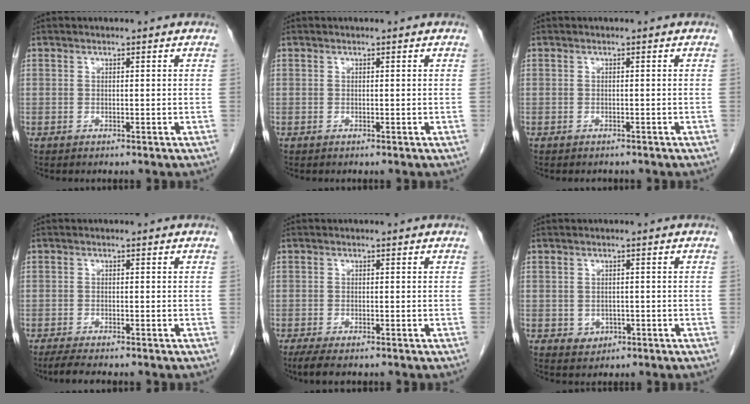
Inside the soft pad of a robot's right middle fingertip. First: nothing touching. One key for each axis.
{"total": 0.0}
{"total": 1.4, "fx": -1.3, "fy": 0.4, "fz": 0.3, "tx": -0.012, "ty": -0.004, "tz": -0.016}
{"total": 3.4, "fx": -2.8, "fy": 0.2, "fz": 1.9, "tx": -0.040, "ty": -0.011, "tz": -0.043}
{"total": 3.4, "fx": -2.5, "fy": 0.8, "fz": 2.2, "tx": -0.046, "ty": -0.013, "tz": -0.038}
{"total": 1.9, "fx": -0.5, "fy": 1.7, "fz": 0.8, "tx": -0.015, "ty": 0.000, "tz": 0.003}